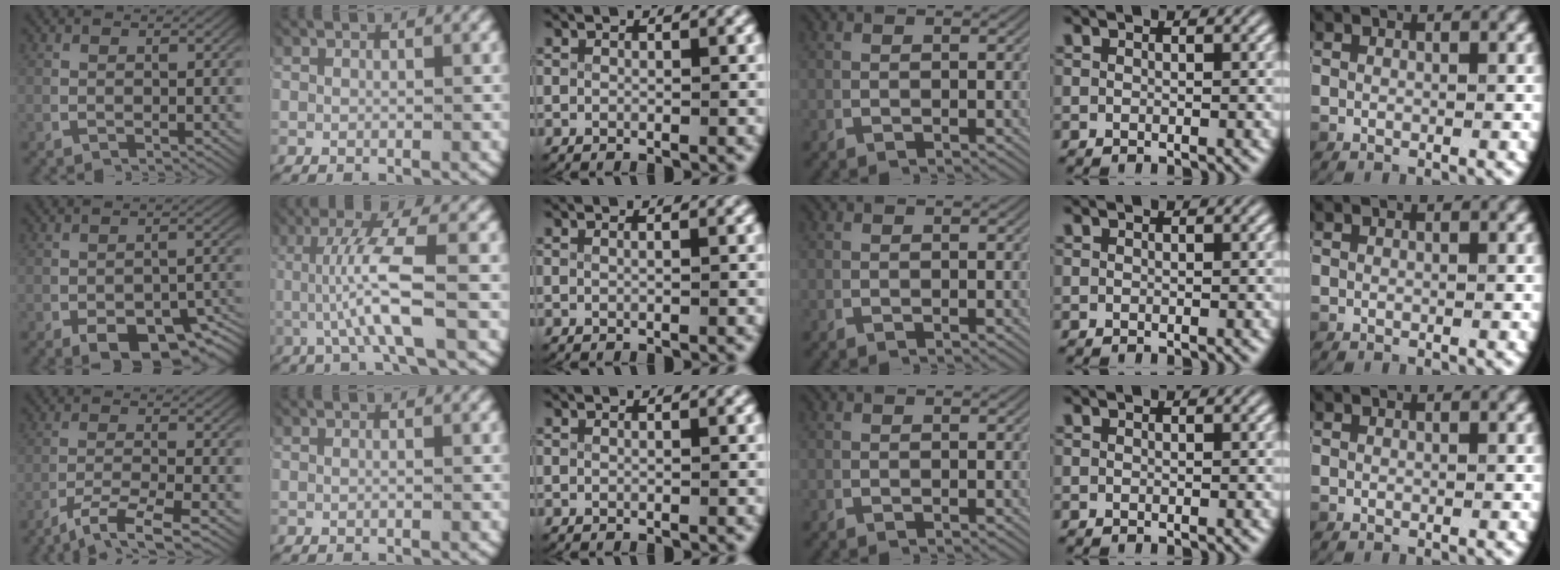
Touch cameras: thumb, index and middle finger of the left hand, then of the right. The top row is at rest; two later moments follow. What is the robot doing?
{"motion": "lift_and_place", "object": "keyboard"}